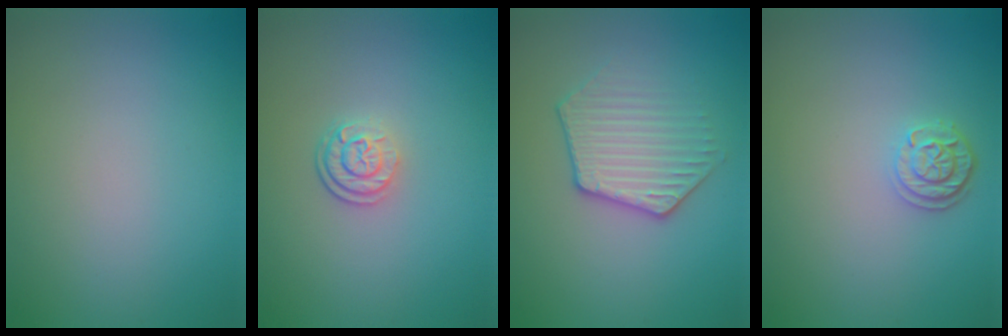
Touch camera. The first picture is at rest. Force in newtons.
{"total": 2.5, "press": 1.9, "slide": 1.6}
{"total": 3.4, "press": 3.2, "slide": 1.3}
{"total": 2.2, "press": 1.9, "slide": 1.1}